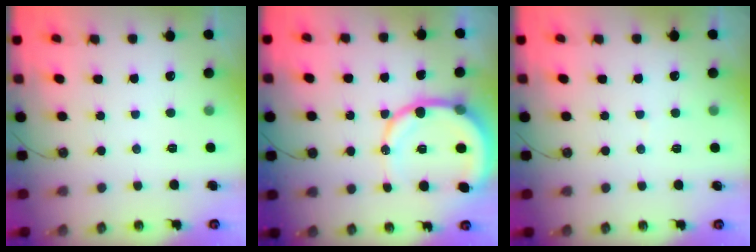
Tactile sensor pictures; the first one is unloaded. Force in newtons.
{"total": 12.1, "press": 12.0, "slide": 1.7}
{"total": 3.1, "press": 3.0, "slide": 0.3}